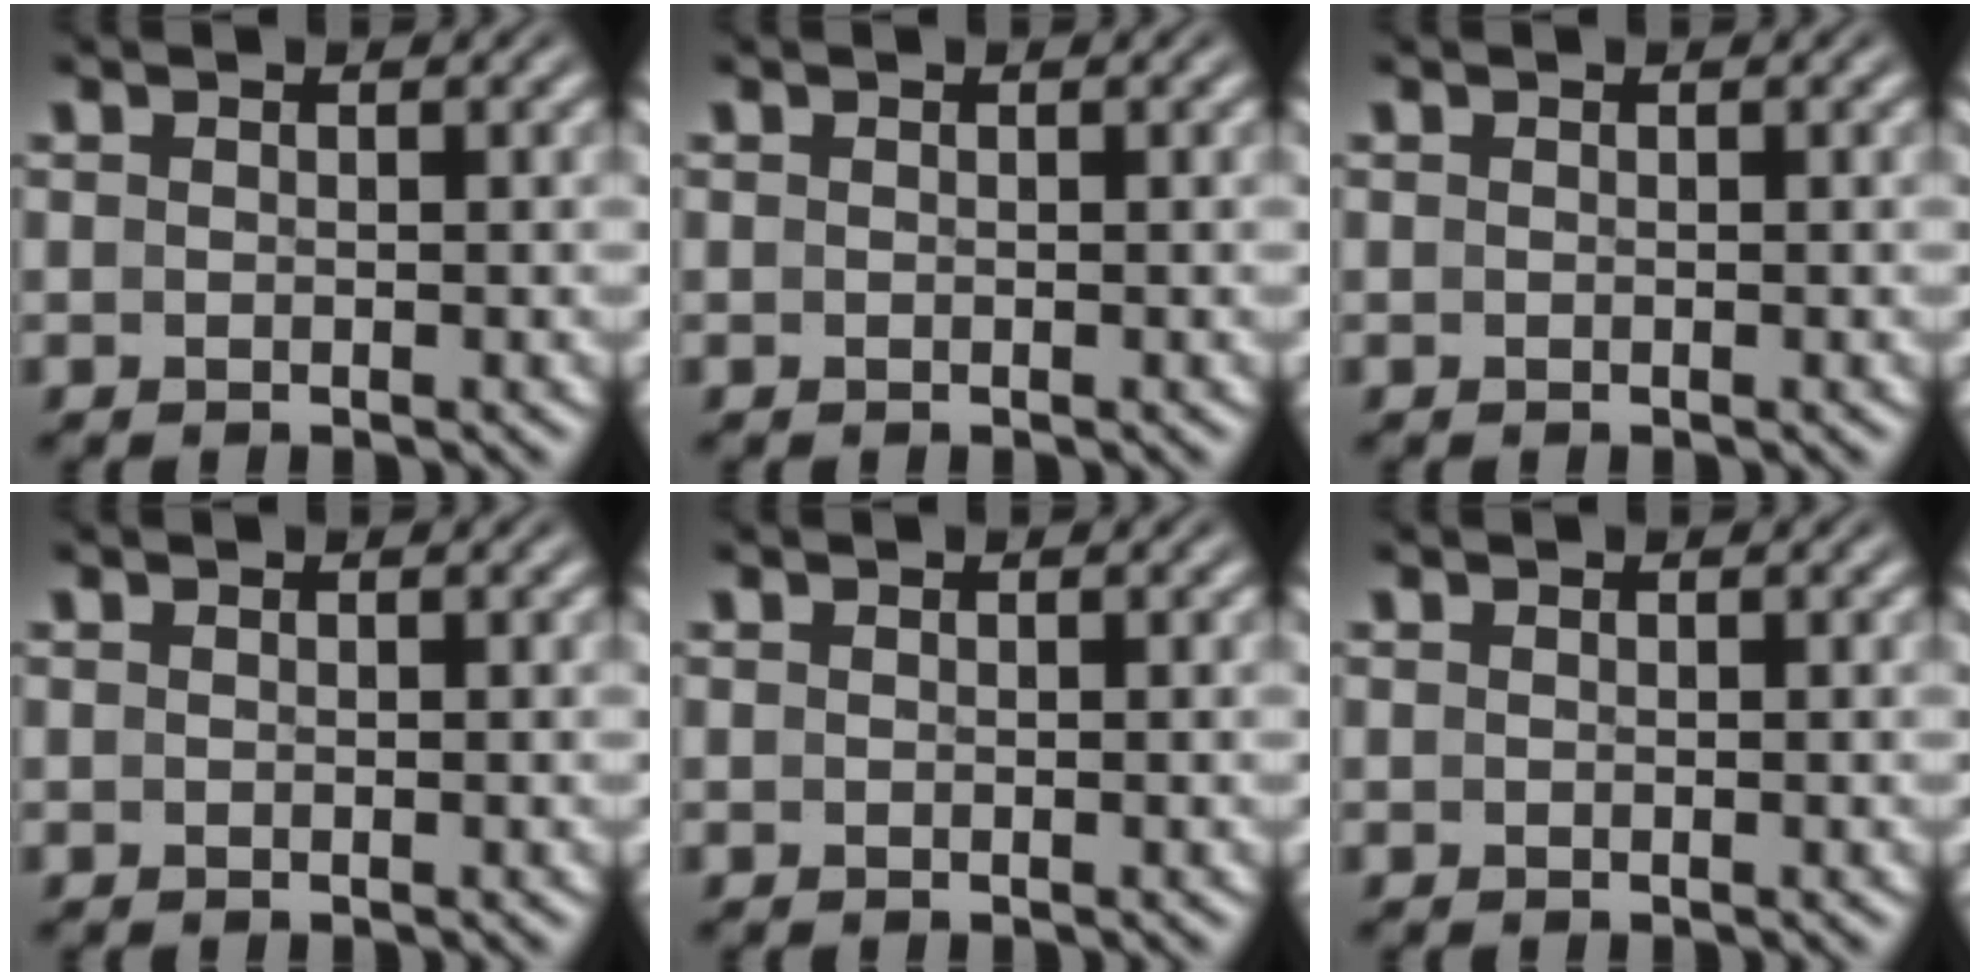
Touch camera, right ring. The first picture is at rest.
{"total": 0.0}
{"total": 0.0}
{"total": 0.0}
{"total": 0.0}
{"total": 0.0}